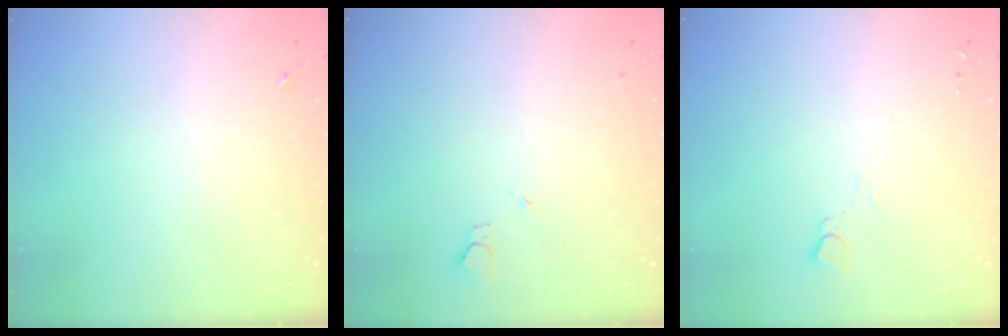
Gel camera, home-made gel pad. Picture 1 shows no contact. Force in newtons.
{"total": 2.7, "press": 2.6, "slide": 0.3}
{"total": 3.8, "press": 3.8, "slide": 0.3}